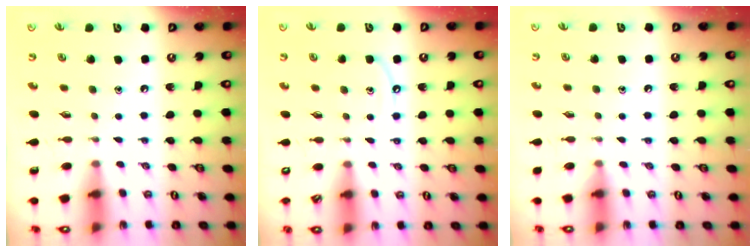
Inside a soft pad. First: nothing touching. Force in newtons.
{"total": 5.6, "press": 5.6, "slide": 0.5}
{"total": 4.7, "press": 4.7, "slide": 0.7}